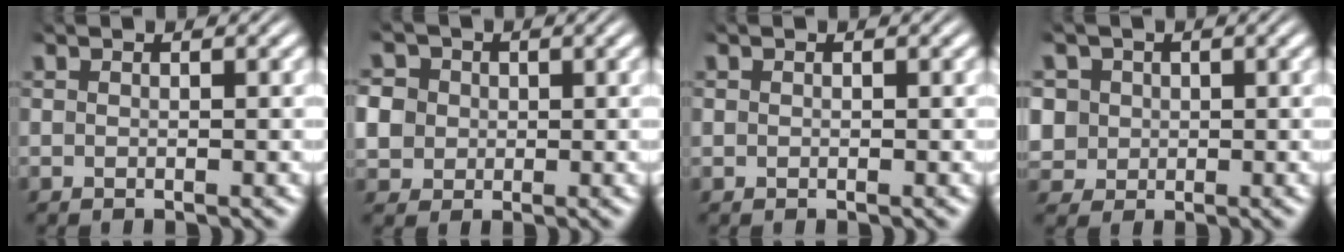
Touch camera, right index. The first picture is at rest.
{"total": 5.8, "force": [0.6, 5.2, 2.4], "torque": [-0.065, -0.012, 0.011]}
{"total": 0.0}
{"total": 6.2, "force": [0.2, 5.7, 2.4], "torque": [-0.072, -0.023, 0.010]}